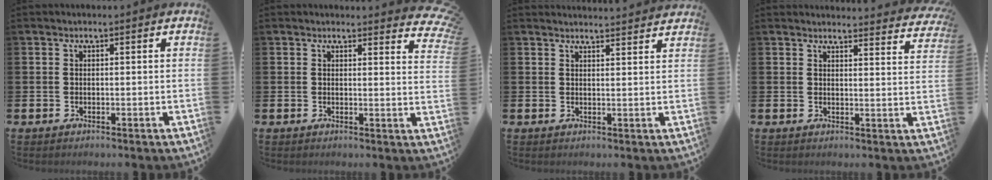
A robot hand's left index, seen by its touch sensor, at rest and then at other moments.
{"total": 2.6, "force": [2.6, 0.5, 0.3], "torque": [0.008, -0.020, 0.041]}
{"total": 2.6, "force": [2.6, -0.1, -0.2], "torque": [0.011, -0.021, 0.044]}
{"total": 3.2, "force": [3.2, 0.0, 0.2], "torque": [0.010, -0.030, 0.052]}